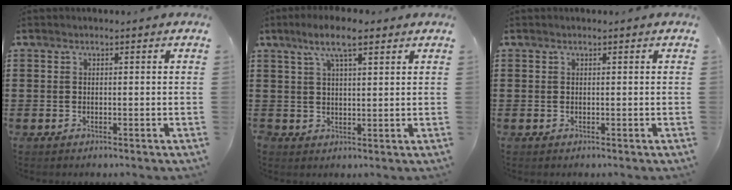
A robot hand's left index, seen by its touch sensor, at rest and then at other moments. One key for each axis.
{"total": 6.3, "fx": 3.7, "fy": 2.2, "fz": 4.5, "tx": -0.096, "ty": 0.009, "tz": 0.066}
{"total": 0.0}